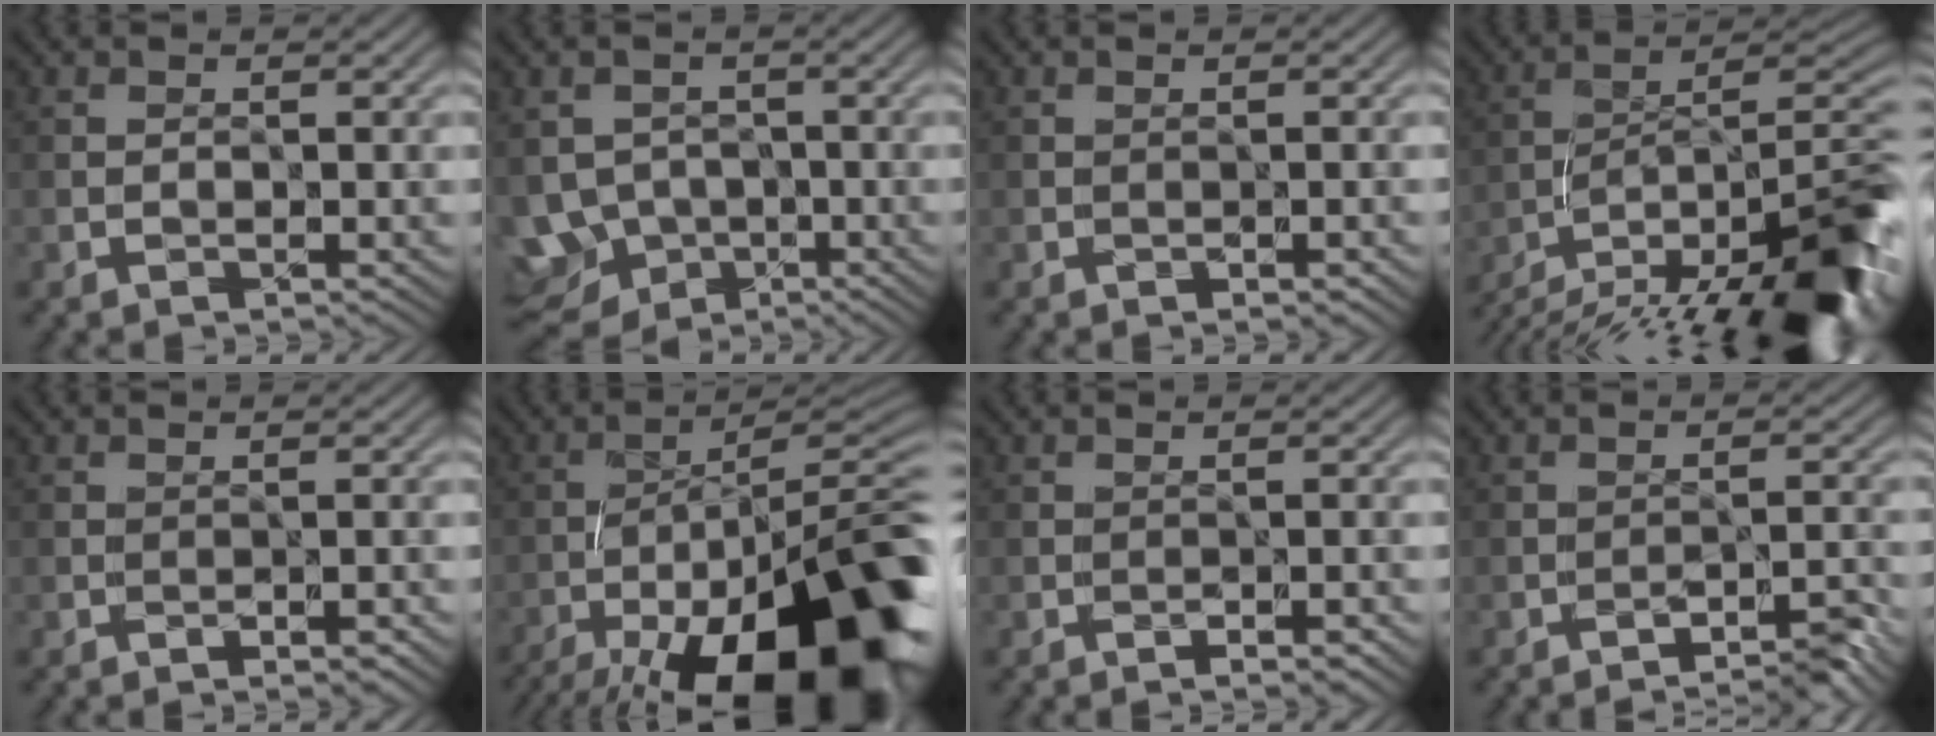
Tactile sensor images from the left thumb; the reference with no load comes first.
{"total": 6.7, "force": [-3.5, 5.4, 1.9], "torque": [-0.048, -0.016, -0.056]}
{"total": 0.5, "force": [-0.4, 0.1, 0.3], "torque": [-0.005, 0.001, -0.006]}
{"total": 16.5, "force": [-11.9, 5.1, 10.1], "torque": [-0.151, -0.020, -0.180]}
{"total": 1.2, "force": [-1.0, 0.0, 0.7], "torque": [-0.011, 0.002, -0.015]}
{"total": 21.4, "force": [-12.8, 7.4, 15.4], "torque": [-0.195, -0.031, -0.189]}
{"total": 1.7, "force": [-1.4, -0.2, 0.9], "torque": [-0.019, 0.003, -0.021]}
{"total": 3.8, "force": [-3.4, -0.1, 1.6], "torque": [-0.019, 0.013, -0.052]}